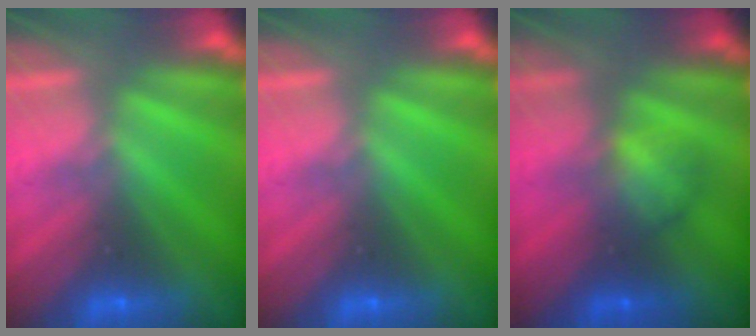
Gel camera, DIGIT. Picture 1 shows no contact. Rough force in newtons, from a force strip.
{"total": 0.0}
{"total": 1.9}